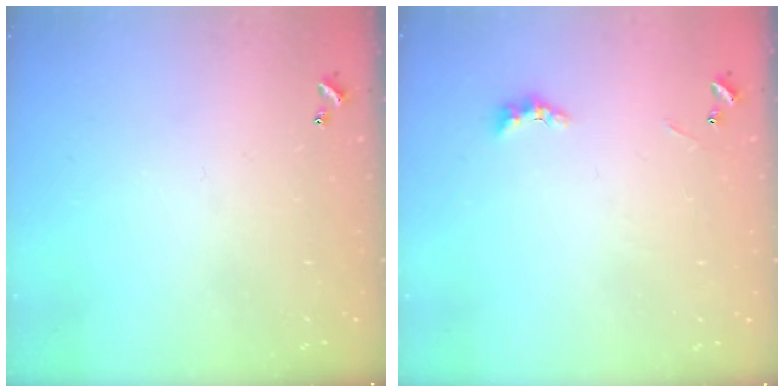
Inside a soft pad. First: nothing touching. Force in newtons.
{"total": 2.5, "press": 2.5, "slide": 0.6}